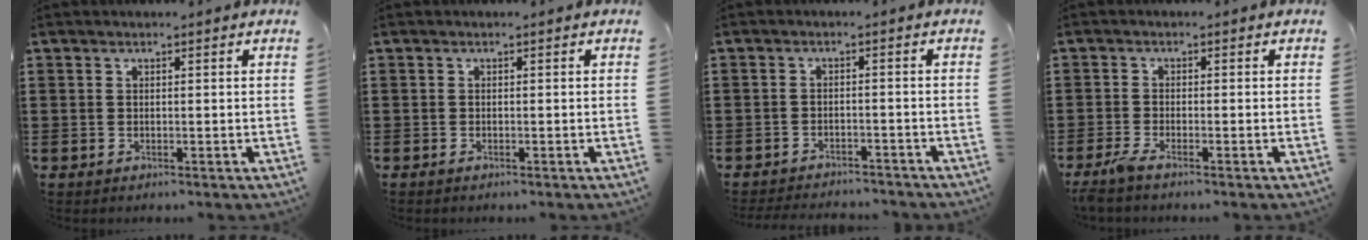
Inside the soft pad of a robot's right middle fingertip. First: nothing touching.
{"total": 0.0}
{"total": 2.7, "force": [-2.7, 0.2, 0.0], "torque": [-0.007, -0.001, -0.057]}
{"total": 2.0, "force": [-1.4, 0.1, 1.4], "torque": [-0.040, -0.006, -0.031]}